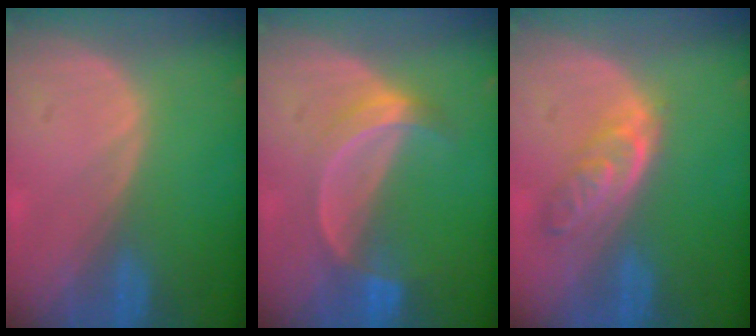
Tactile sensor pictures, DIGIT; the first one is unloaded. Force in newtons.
{"total": 5.1, "press": 4.8, "slide": 2.0}
{"total": 4.7, "press": 4.7, "slide": 0.7}